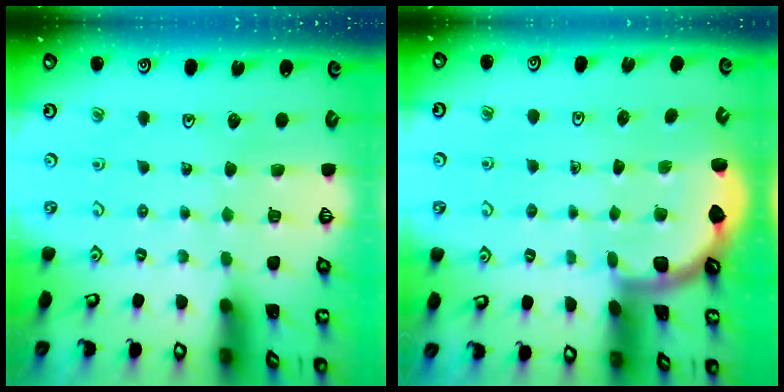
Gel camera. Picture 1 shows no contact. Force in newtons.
{"total": 2.2, "press": 2.2, "slide": 0.1}